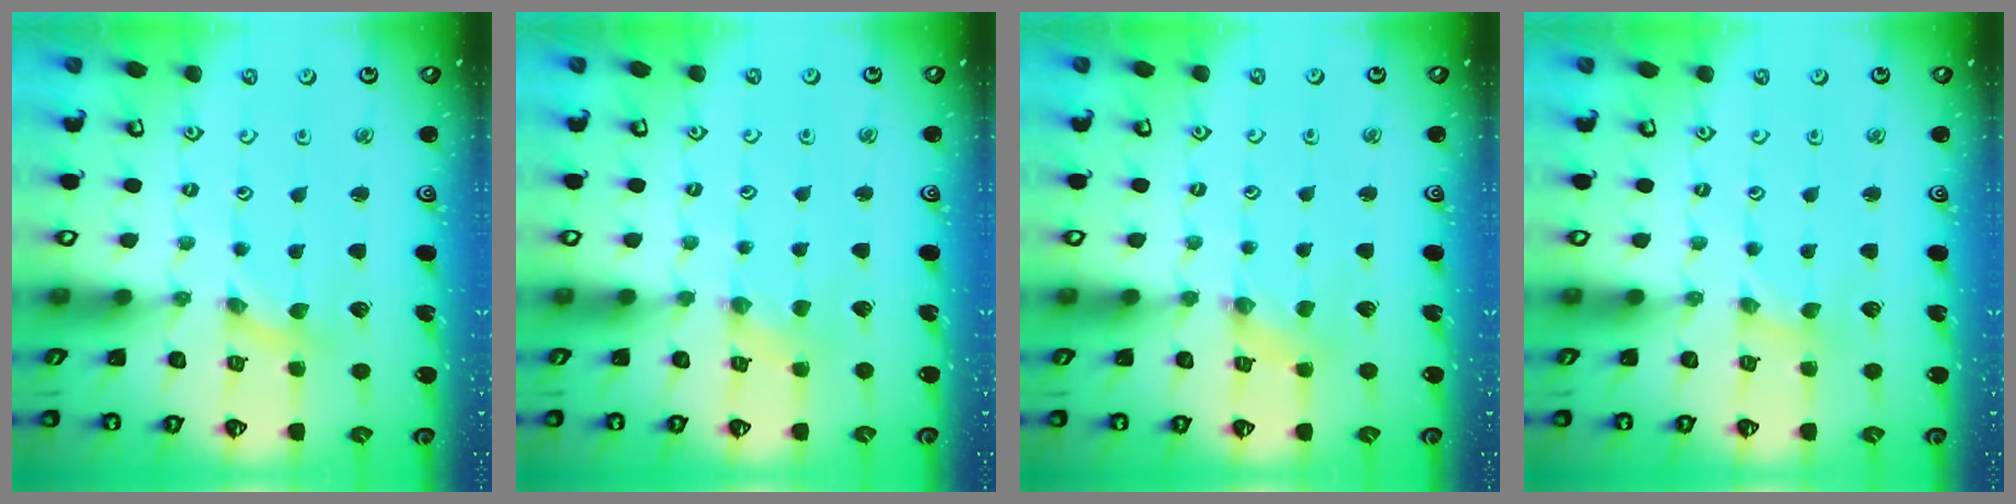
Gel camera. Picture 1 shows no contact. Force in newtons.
{"total": 1.2, "press": 1.2, "slide": 0.2}
{"total": 1.5, "press": 1.4, "slide": 0.2}
{"total": 0.0}